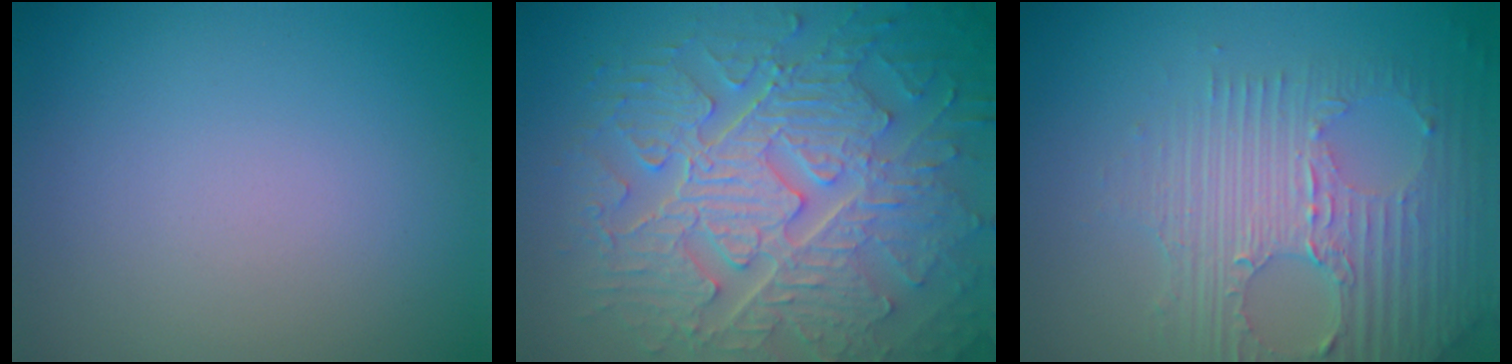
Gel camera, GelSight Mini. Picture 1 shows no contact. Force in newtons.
{"total": 10.4, "press": 7.1, "slide": 7.5}
{"total": 6.6, "press": 4.5, "slide": 4.9}